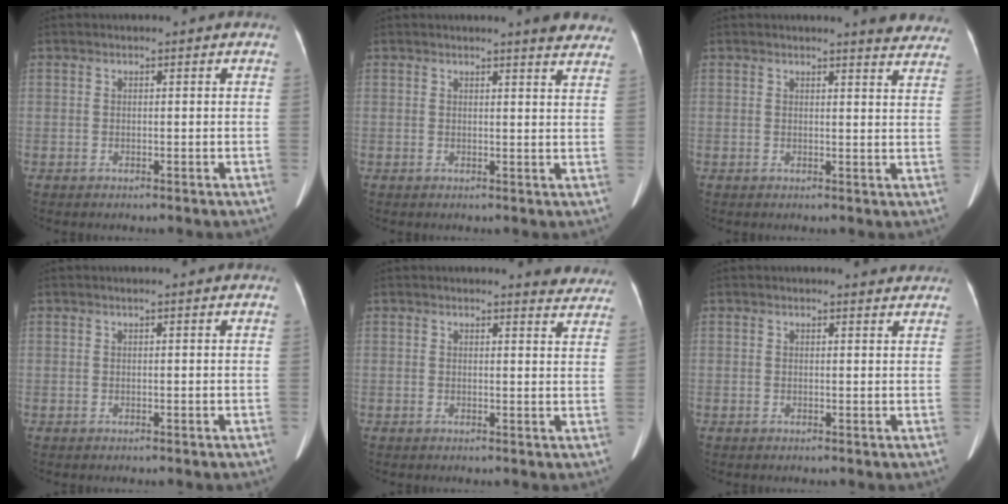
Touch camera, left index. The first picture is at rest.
{"total": 6.2, "force": [5.6, 0.4, 2.6], "torque": [-0.023, -0.011, 0.044]}
{"total": 7.1, "force": [6.8, 0.6, 2.0], "torque": [-0.008, -0.022, 0.051]}
{"total": 0.0}
{"total": 5.1, "force": [5.0, 0.9, 0.7], "torque": [0.004, -0.021, 0.030]}
{"total": 1.9, "force": [1.9, 0.4, 0.1], "torque": [-0.007, -0.003, 0.014]}